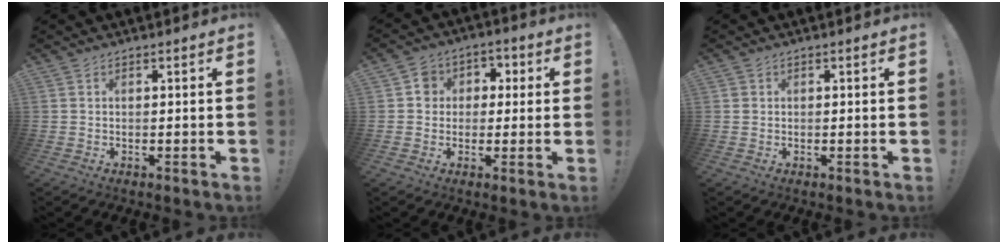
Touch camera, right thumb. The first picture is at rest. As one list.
[{"total": 7.2, "force": [0.0, 6.9, 1.9], "torque": [-0.020, 0.014, 0.002]}, {"total": 1.1, "force": [0.4, 1.0, 0.2], "torque": [-0.005, 0.003, 0.007]}]